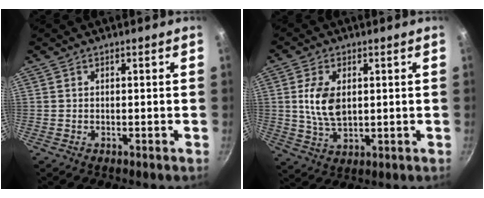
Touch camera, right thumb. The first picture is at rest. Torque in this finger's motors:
{"motor_torque": [0.01, -0.12, 0.96, -0.31, 0.08]}